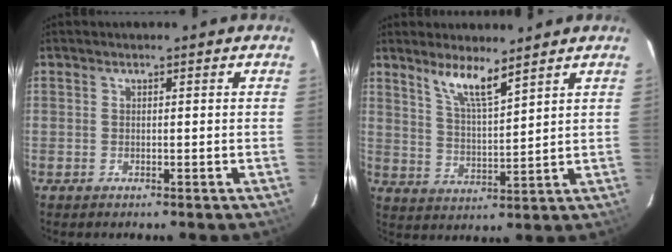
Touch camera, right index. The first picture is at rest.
{"total": 7.1, "force": [5.4, 0.9, 4.5], "torque": [-0.085, -0.005, 0.107]}